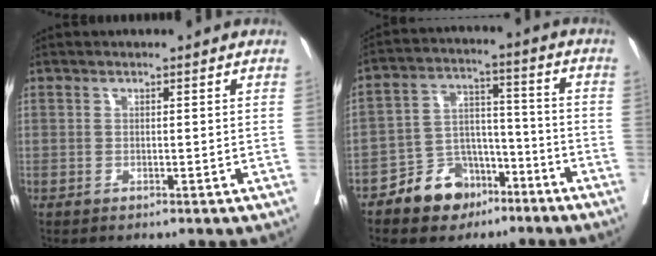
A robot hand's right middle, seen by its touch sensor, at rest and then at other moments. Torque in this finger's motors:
{"motor_torque": [-0.17, -0.17, 0.09, 0.00]}